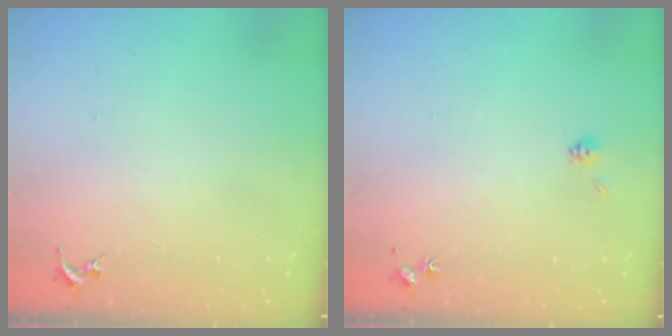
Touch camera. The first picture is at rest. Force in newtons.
{"total": 4.1, "press": 4.0, "slide": 1.1}